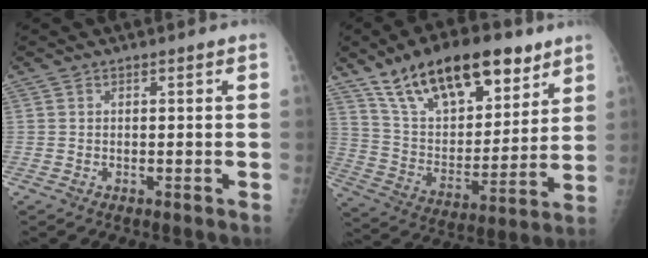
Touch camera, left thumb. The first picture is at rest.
{"total": 24.0, "force": [15.2, 10.9, 15.1], "torque": [-0.213, -0.041, 0.264]}